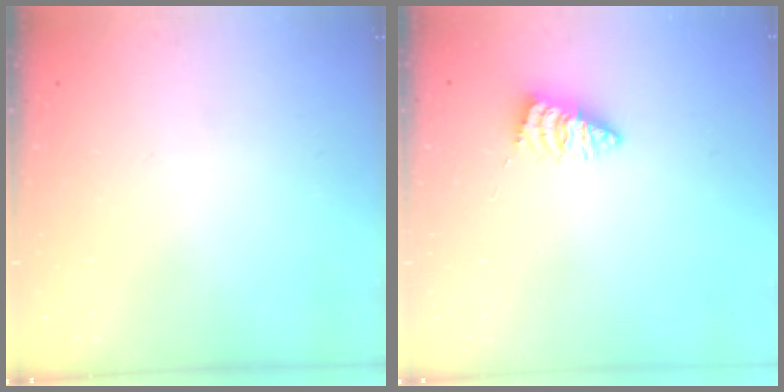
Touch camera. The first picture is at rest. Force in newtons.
{"total": 2.0, "press": 2.0, "slide": 0.2}